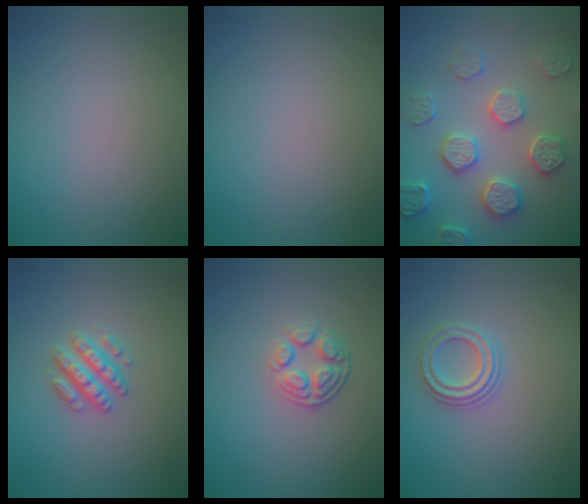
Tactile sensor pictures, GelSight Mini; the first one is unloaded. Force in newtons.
{"total": 0.0}
{"total": 4.8, "press": 4.5, "slide": 1.5}
{"total": 2.9, "press": 2.8, "slide": 0.5}
{"total": 3.0, "press": 2.3, "slide": 1.9}
{"total": 2.3, "press": 2.2, "slide": 0.8}